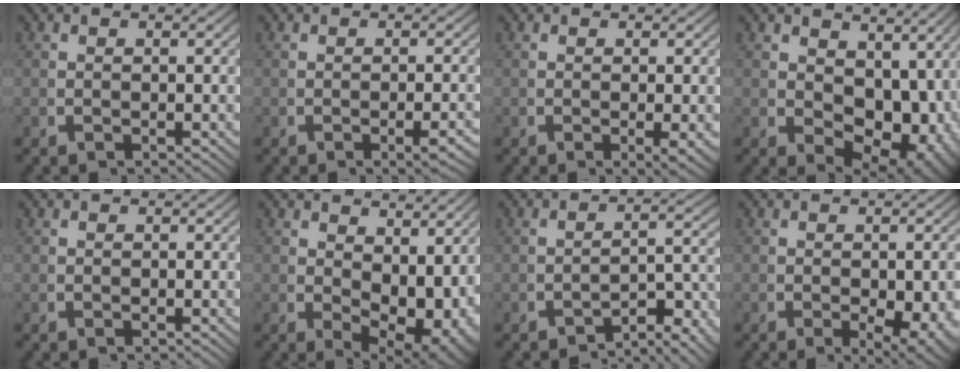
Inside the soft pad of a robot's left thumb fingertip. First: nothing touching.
{"total": 1.7, "force": [-0.7, 0.2, 1.5], "torque": [-0.024, 0.005, -0.013]}
{"total": 1.9, "force": [-0.1, 0.5, 1.9], "torque": [-0.028, -0.006, 0.000]}
{"total": 8.2, "force": [0.3, 5.4, 6.2], "torque": [-0.097, -0.045, 0.030]}
{"total": 0.0}
{"total": 6.8, "force": [0.9, 4.0, 5.4], "torque": [-0.089, -0.034, 0.038]}
{"total": 4.9, "force": [-3.6, 1.3, 3.2], "torque": [-0.039, -0.009, -0.046]}
{"total": 4.5, "force": [-1.2, 2.0, 3.8], "torque": [-0.060, -0.023, -0.007]}